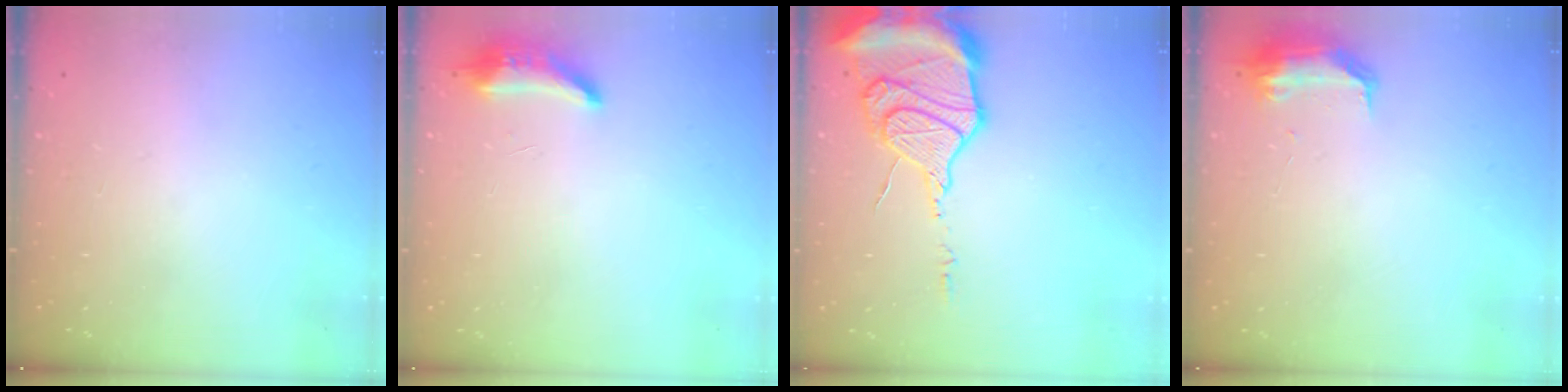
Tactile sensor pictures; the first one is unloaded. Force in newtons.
{"total": 8.3, "press": 8.1, "slide": 1.5}
{"total": 18.9, "press": 18.8, "slide": 1.8}
{"total": 8.5, "press": 8.4, "slide": 0.9}